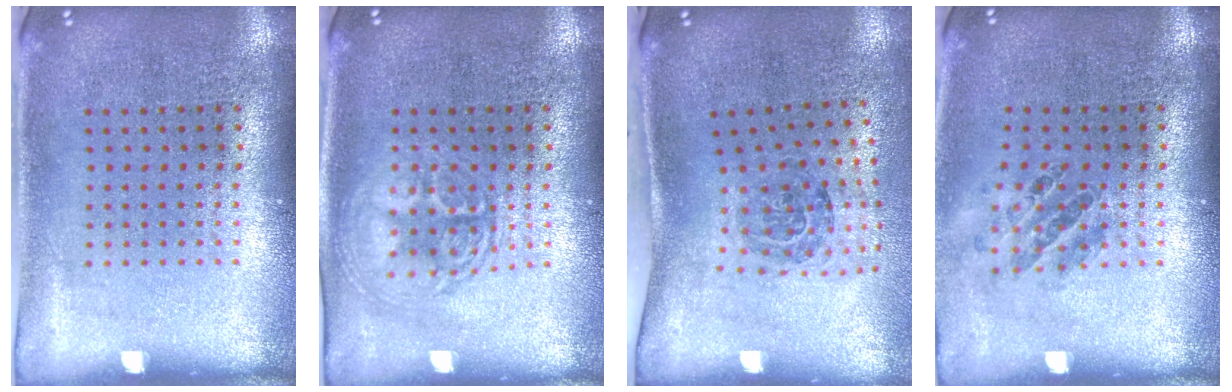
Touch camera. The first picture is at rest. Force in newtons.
{"total": 1.7, "press": 1.7, "slide": 0.3}
{"total": 1.5, "press": 1.2, "slide": 1.0}
{"total": 0.9, "press": 0.9, "slide": 0.3}